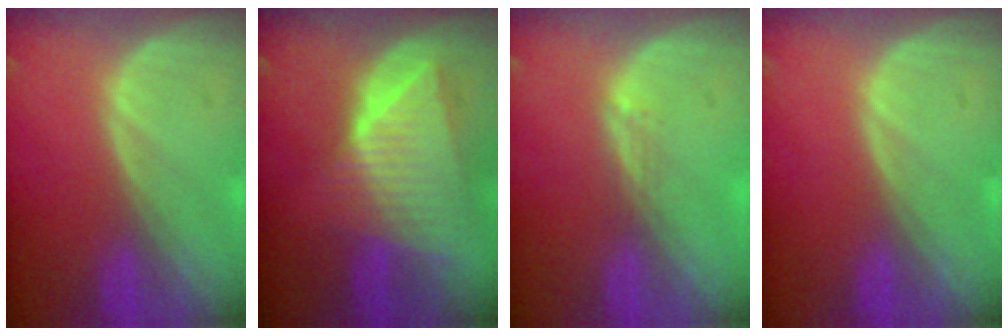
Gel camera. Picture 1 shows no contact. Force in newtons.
{"total": 9.0, "press": 7.9, "slide": 4.3}
{"total": 1.5, "press": 1.0, "slide": 1.0}
{"total": 0.0}